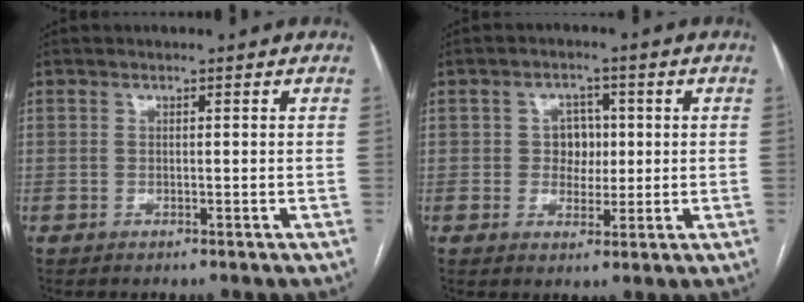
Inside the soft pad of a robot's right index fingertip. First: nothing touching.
{"total": 4.1, "force": [0.4, 3.5, 2.2], "torque": [-0.027, 0.011, 0.008]}